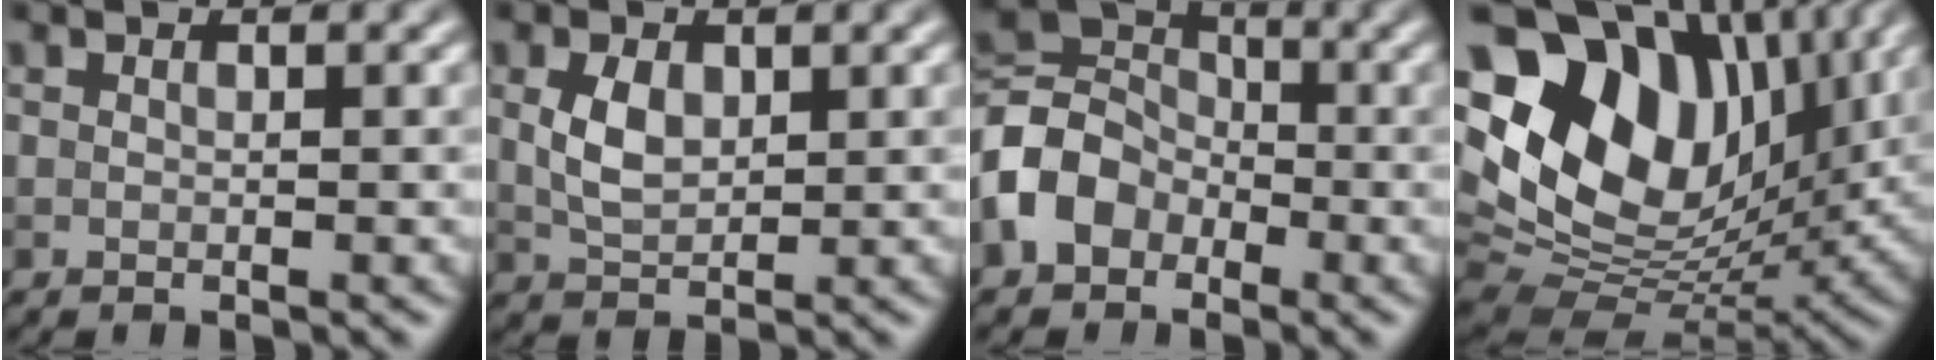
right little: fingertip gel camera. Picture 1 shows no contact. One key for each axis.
{"total": 3.1, "fx": 0.7, "fy": 2.0, "fz": 2.3, "tx": -0.054, "ty": 0.001, "tz": 0.015}
{"total": 5.9, "fx": -2.1, "fy": 4.6, "fz": 2.9, "tx": -0.055, "ty": 0.009, "tz": -0.065}
{"total": 17.0, "fx": 5.7, "fy": 11.7, "fz": 11.0, "tx": -0.228, "ty": 0.021, "tz": 0.106}